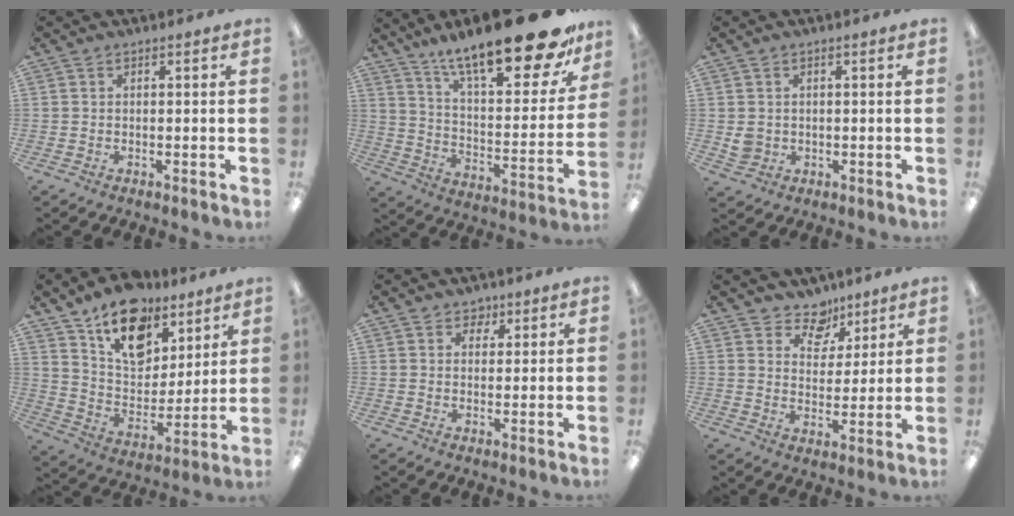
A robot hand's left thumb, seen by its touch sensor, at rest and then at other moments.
{"total": 24.8, "force": [18.1, 6.5, 15.6], "torque": [-0.233, -0.126, 0.295]}
{"total": 3.0, "force": [0.3, 2.8, 1.1], "torque": [-0.014, 0.002, 0.007]}
{"total": 18.4, "force": [12.2, 10.7, 8.7], "torque": [-0.139, -0.067, 0.219]}
{"total": 2.8, "force": [1.7, 2.2, 0.6], "torque": [0.008, -0.005, 0.027]}
{"total": 8.1, "force": [6.2, 5.0, 1.5], "torque": [-0.021, -0.044, 0.114]}